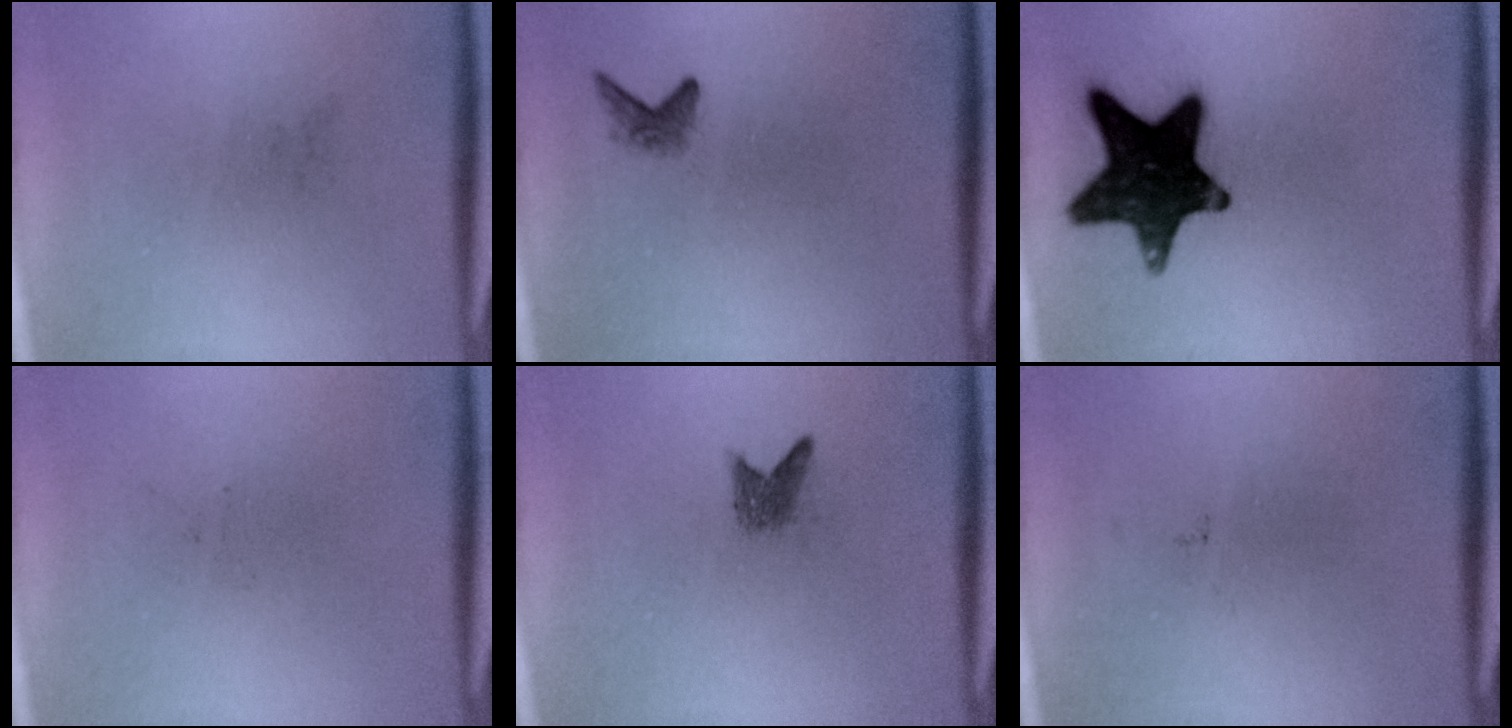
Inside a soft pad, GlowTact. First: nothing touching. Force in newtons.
{"total": 1.4}
{"total": 16.6}
{"total": 0.0}
{"total": 1.7}
{"total": 0.0}